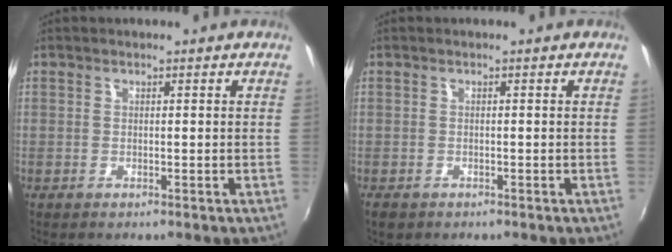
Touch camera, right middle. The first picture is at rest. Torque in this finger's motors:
{"motor_torque": [0.21, -0.38, 0.03, 0.00]}